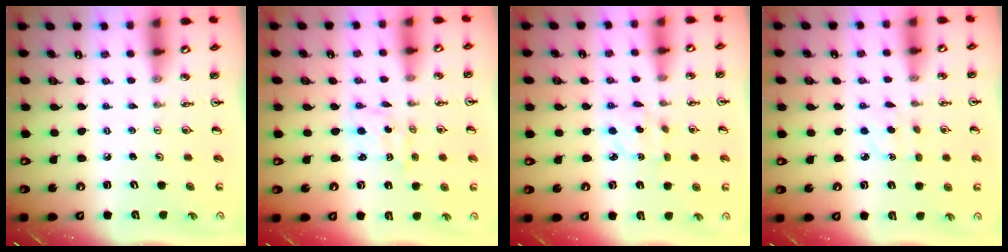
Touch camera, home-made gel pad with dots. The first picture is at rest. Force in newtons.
{"total": 1.3, "press": 1.1, "slide": 0.8}
{"total": 2.6, "press": 2.5, "slide": 0.3}
{"total": 2.6, "press": 2.6, "slide": 0.5}